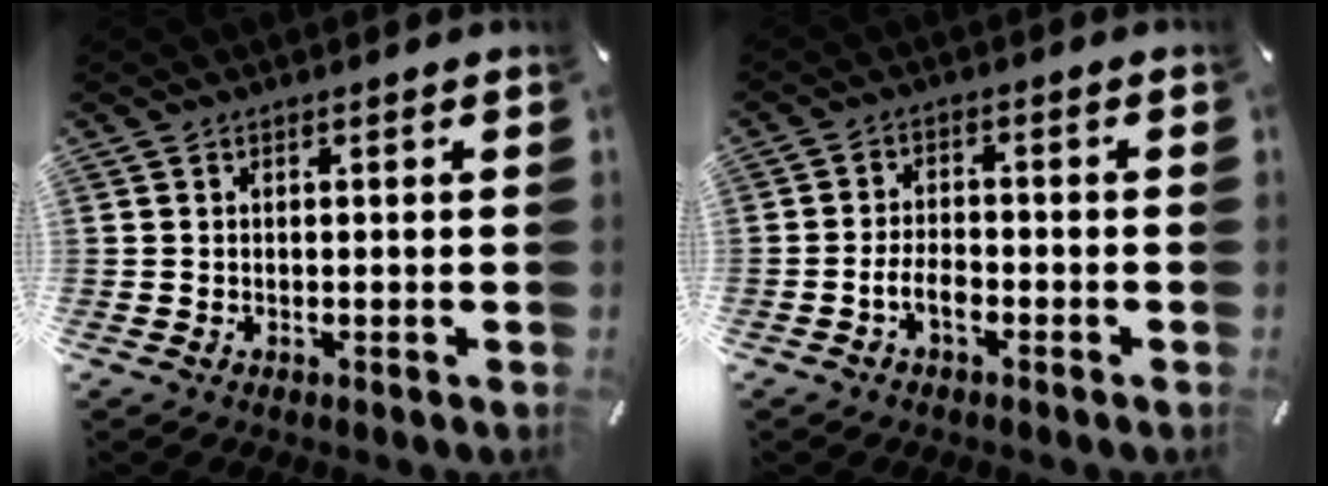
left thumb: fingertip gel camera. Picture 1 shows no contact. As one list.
[{"total": 4.7, "force": [-2.2, 2.5, 3.2], "torque": [-0.059, 0.013, -0.040]}]